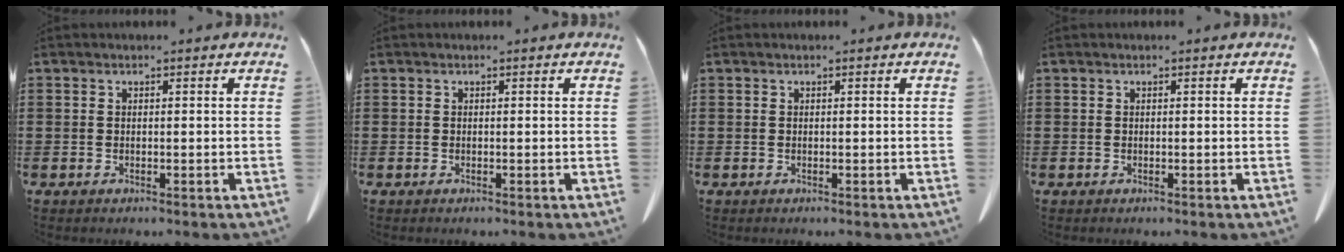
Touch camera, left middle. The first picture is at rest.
{"total": 0.0}
{"total": 0.0}
{"total": 0.0}